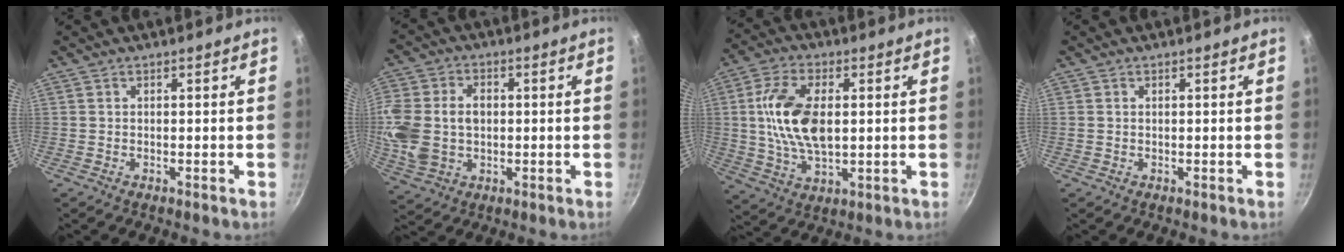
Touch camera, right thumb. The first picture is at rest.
{"total": 13.6, "force": [0.1, 10.1, 9.2], "torque": [-0.186, 0.011, 0.002]}
{"total": 13.9, "force": [1.4, 7.6, 11.5], "torque": [-0.209, 0.006, 0.025]}
{"total": 0.5, "force": [0.1, 0.5, 0.2], "torque": [-0.003, 0.002, 0.001]}